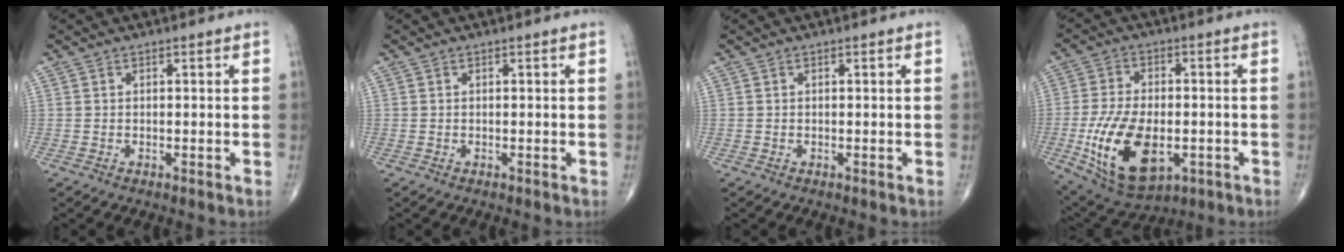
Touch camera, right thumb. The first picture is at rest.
{"total": 0.0}
{"total": 0.0}
{"total": 16.9, "force": [-4.4, 9.3, 13.4], "torque": [-0.239, 0.000, -0.058]}